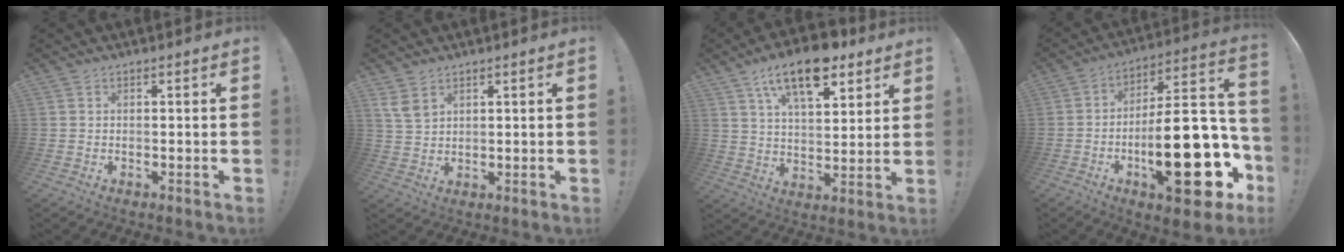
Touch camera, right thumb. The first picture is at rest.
{"total": 5.4, "force": [3.3, 3.1, 3.0], "torque": [-0.056, -0.011, 0.066]}
{"total": 15.9, "force": [9.8, 6.8, 10.4], "torque": [-0.170, -0.044, 0.170]}
{"total": 28.9, "force": [-8.7, 10.1, 25.7], "torque": [-0.403, 0.042, -0.130]}